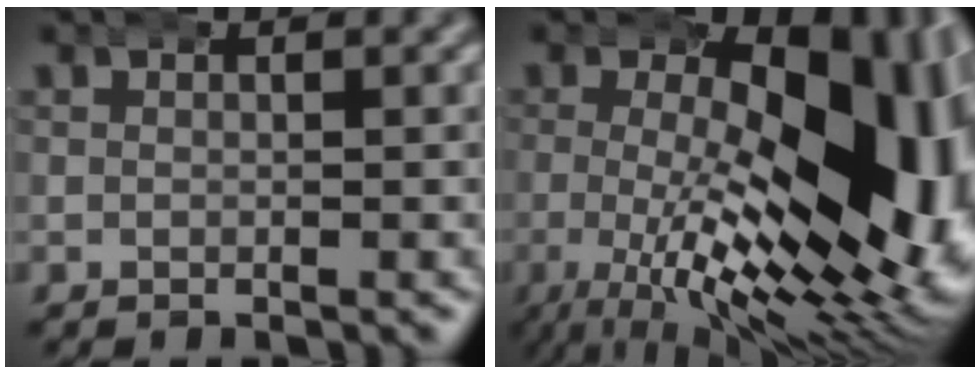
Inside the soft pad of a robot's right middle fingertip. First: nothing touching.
{"total": 19.3, "force": [-0.5, 9.9, 16.5], "torque": [-0.220, -0.047, 0.020]}